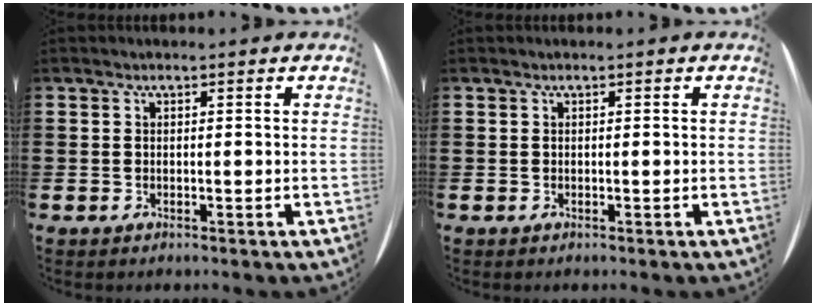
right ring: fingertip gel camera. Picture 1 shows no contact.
{"total": 0.0}